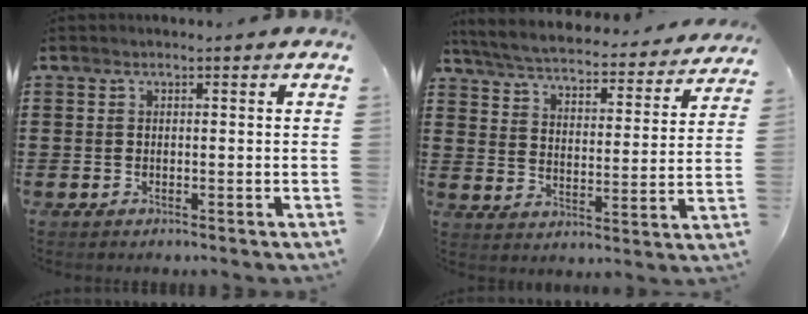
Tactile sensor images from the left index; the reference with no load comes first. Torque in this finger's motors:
{"motor_torque": [2.14, 0.00, 0.94, 0.08]}